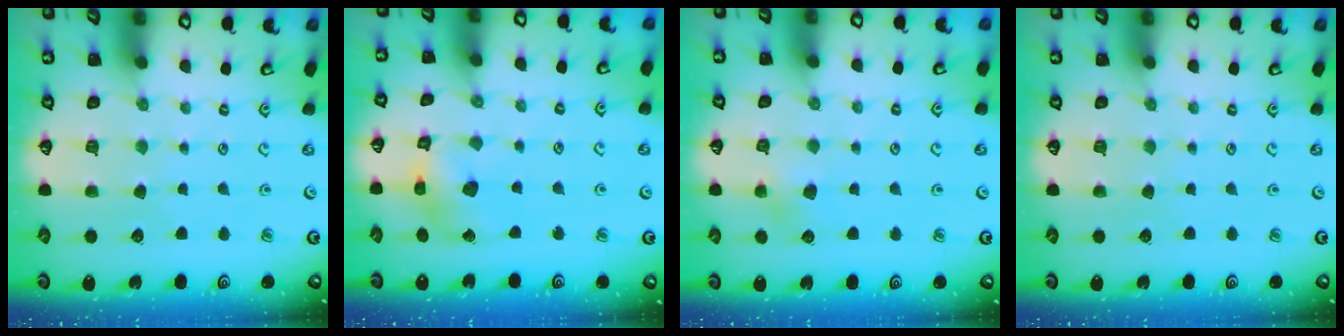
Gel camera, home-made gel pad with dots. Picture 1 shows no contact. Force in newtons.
{"total": 9.0, "press": 9.0, "slide": 1.1}
{"total": 3.9, "press": 3.9, "slide": 0.4}
{"total": 0.0}